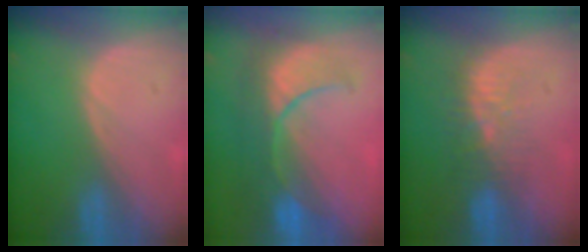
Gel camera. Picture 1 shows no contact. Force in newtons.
{"total": 9.5, "press": 8.9, "slide": 3.3}
{"total": 6.0, "press": 5.7, "slide": 1.9}